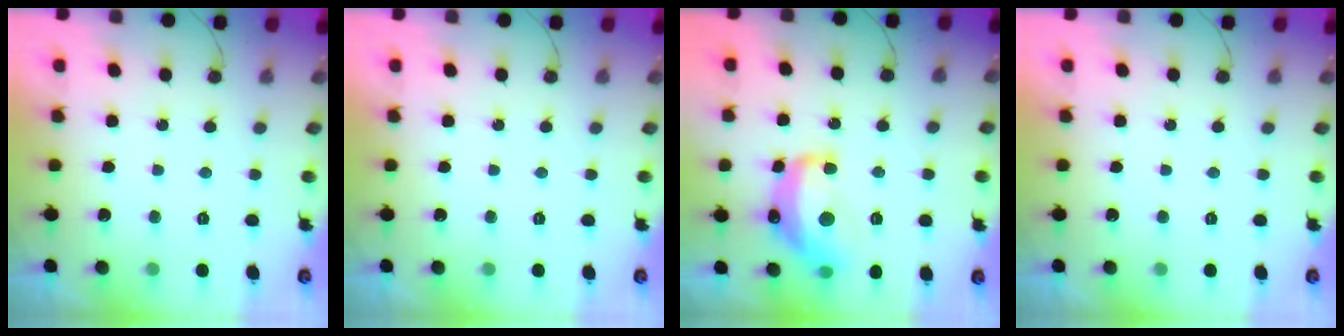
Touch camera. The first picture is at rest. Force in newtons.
{"total": 0.0}
{"total": 15.3, "press": 15.3, "slide": 1.0}
{"total": 0.0}